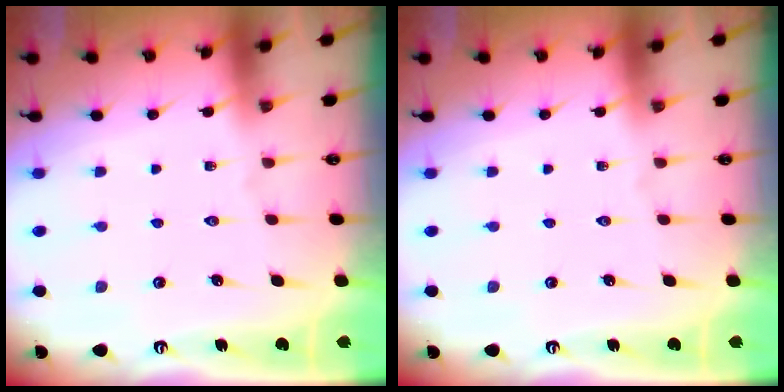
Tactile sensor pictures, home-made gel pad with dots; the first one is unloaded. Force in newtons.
{"total": 0.0}